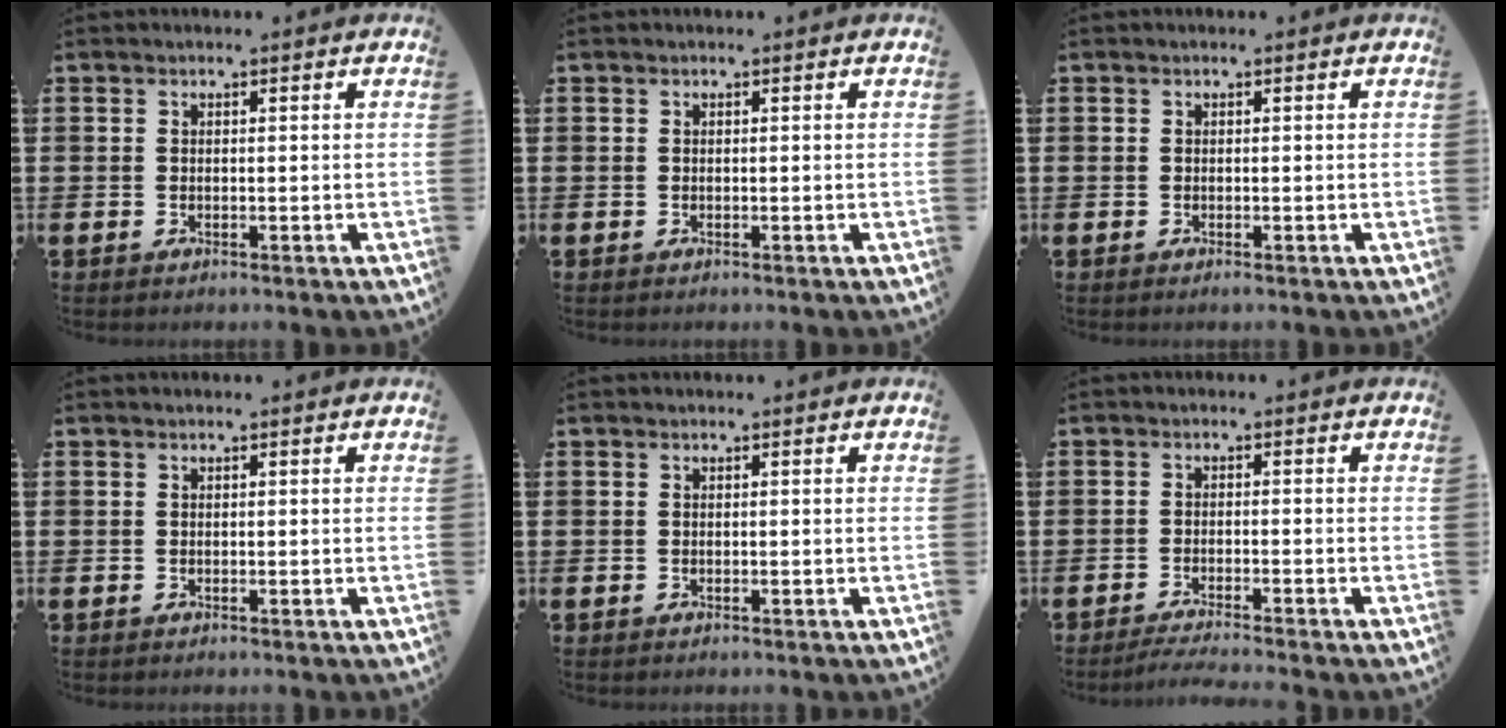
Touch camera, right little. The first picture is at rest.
{"total": 0.0}
{"total": 0.0}
{"total": 0.0}
{"total": 0.0}
{"total": 1.8, "force": [-1.6, -0.2, 0.8], "torque": [-0.011, 0.003, -0.032]}